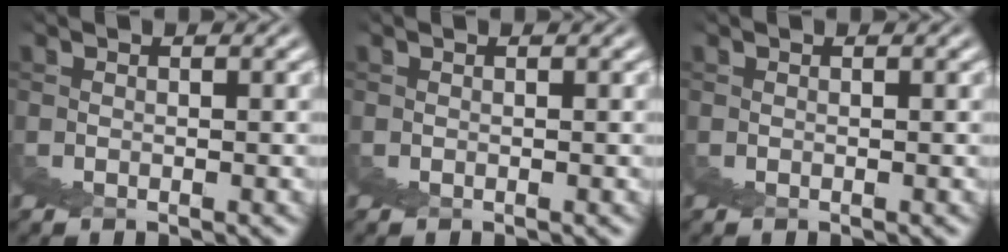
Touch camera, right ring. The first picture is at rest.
{"total": 0.0}
{"total": 0.0}